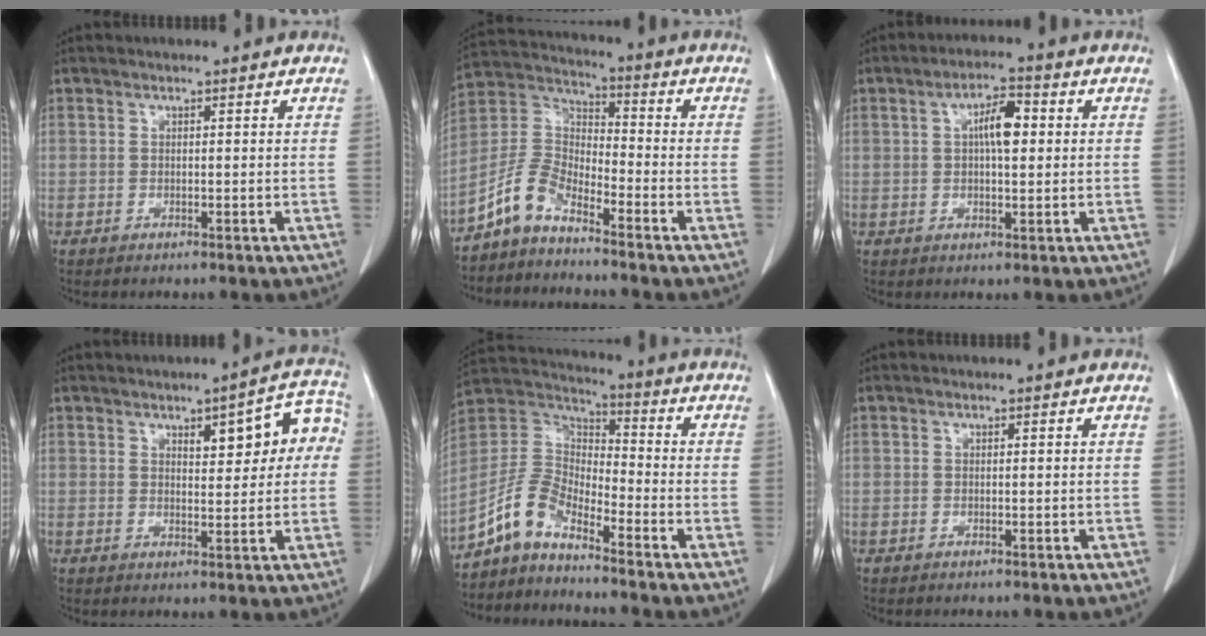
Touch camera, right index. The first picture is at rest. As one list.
[{"total": 8.1, "force": [-6.1, 3.2, 4.2], "torque": [-0.106, 0.019, -0.131]}, {"total": 6.3, "force": [1.1, 2.2, 5.8], "torque": [-0.108, 0.014, 0.020]}, {"total": 10.3, "force": [2.7, 3.7, 9.3], "torque": [-0.114, 0.032, 0.038]}, {"total": 9.5, "force": [-7.4, 3.3, 5.0], "torque": [-0.122, 0.019, -0.151]}, {"total": 0.0}]